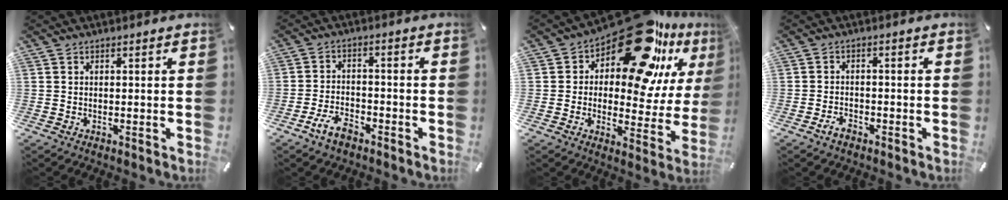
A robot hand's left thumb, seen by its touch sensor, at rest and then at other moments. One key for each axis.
{"total": 6.6, "fx": -4.3, "fy": 3.3, "fz": 3.7, "tx": -0.080, "ty": 0.019, "tz": -0.082}
{"total": 23.3, "fx": 14.1, "fy": 10.7, "fz": 15.0, "tx": -0.208, "ty": -0.097, "tz": 0.238}
{"total": 3.2, "fx": -2.2, "fy": 1.7, "fz": 1.7, "tx": -0.036, "ty": 0.010, "tz": -0.044}